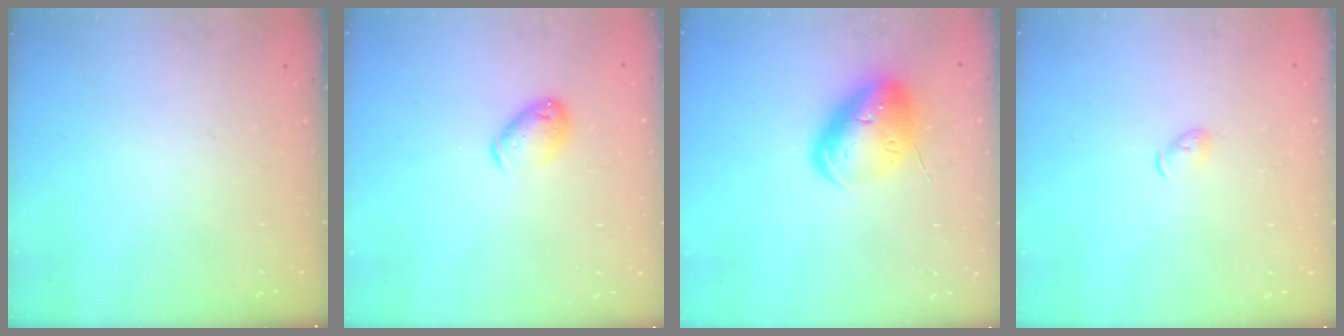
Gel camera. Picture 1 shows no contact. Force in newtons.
{"total": 6.7, "press": 6.7, "slide": 0.8}
{"total": 14.6, "press": 14.4, "slide": 2.4}
{"total": 3.8, "press": 3.7, "slide": 0.9}